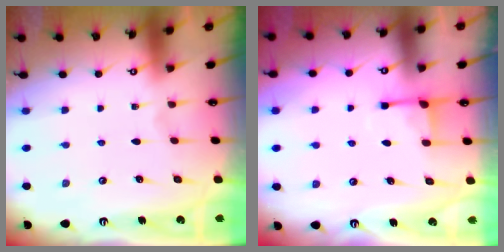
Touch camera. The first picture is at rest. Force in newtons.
{"total": 3.7, "press": 3.6, "slide": 0.8}